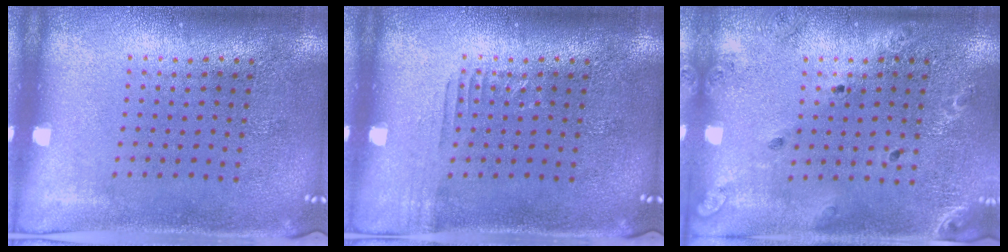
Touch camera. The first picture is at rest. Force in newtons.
{"total": 0.9, "press": 0.9, "slide": 0.2}
{"total": 1.4, "press": 1.4, "slide": 0.1}